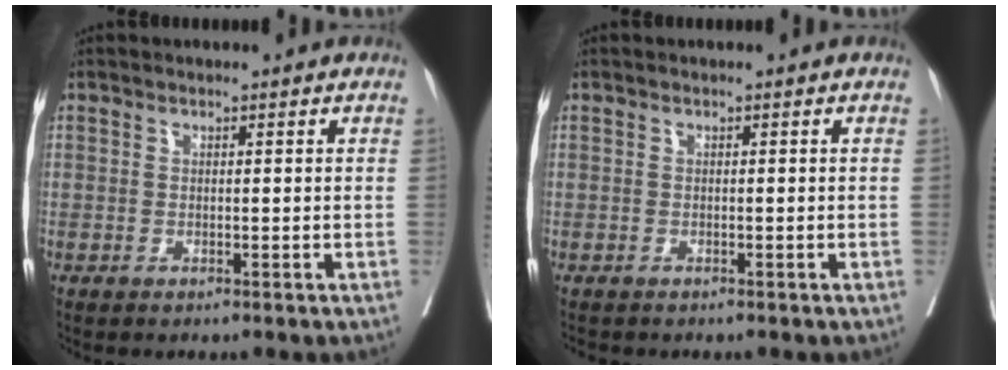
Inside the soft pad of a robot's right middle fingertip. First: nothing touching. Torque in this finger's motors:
{"motor_torque": [-0.13, -0.02, 0.00, 0.00]}